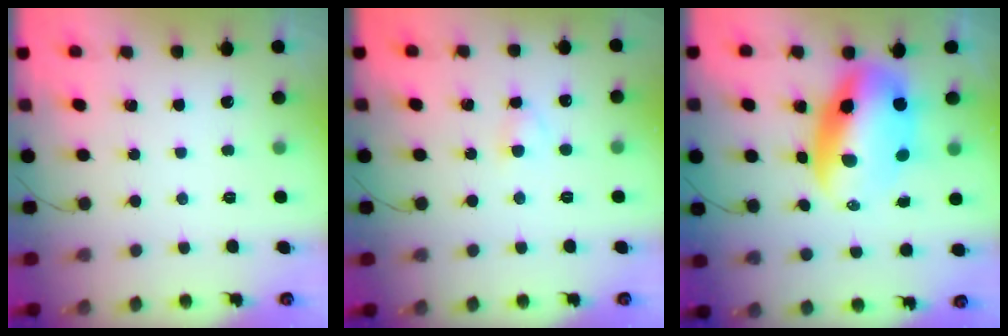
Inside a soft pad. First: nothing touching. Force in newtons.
{"total": 2.4, "press": 2.2, "slide": 1.1}
{"total": 13.3, "press": 12.8, "slide": 3.5}